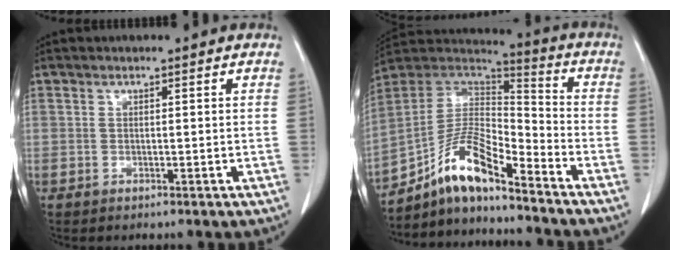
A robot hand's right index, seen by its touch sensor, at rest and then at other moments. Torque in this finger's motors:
{"motor_torque": [0.87, -0.84, 0.26, 0.14]}